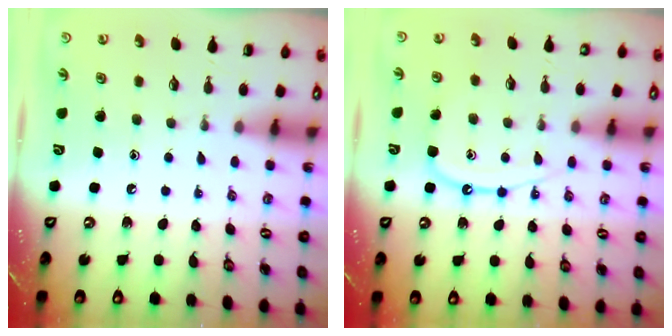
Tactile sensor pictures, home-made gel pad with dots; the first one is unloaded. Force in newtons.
{"total": 10.9, "press": 10.8, "slide": 0.9}